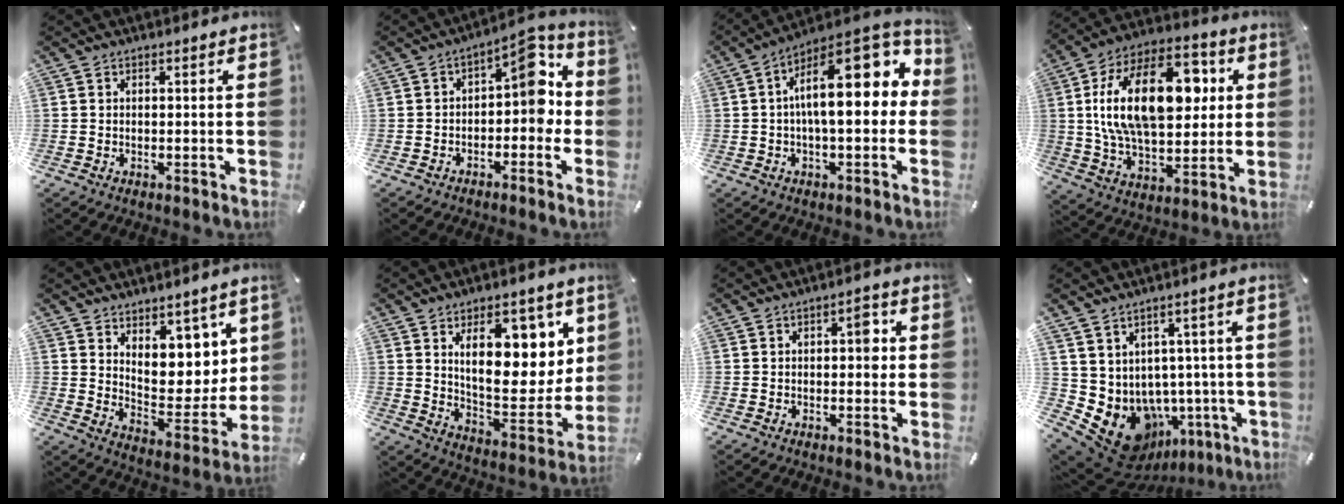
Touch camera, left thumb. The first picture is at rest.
{"total": 8.9, "force": [1.2, 5.2, 7.1], "torque": [-0.081, -0.018, 0.012]}
{"total": 18.5, "force": [3.2, 7.8, 16.4], "torque": [-0.228, -0.024, 0.050]}
{"total": 24.5, "force": [5.1, 14.1, 19.3], "torque": [-0.360, 0.002, 0.080]}
{"total": 9.0, "force": [6.1, 6.3, 2.1], "torque": [-0.010, -0.084, 0.116]}
{"total": 16.8, "force": [7.8, 8.8, 12.0], "torque": [-0.155, -0.047, 0.130]}
{"total": 3.9, "force": [0.1, 2.1, 3.3], "torque": [-0.034, 0.002, -0.010]}
{"total": 11.2, "force": [-4.0, 8.7, 5.8], "torque": [-0.112, -0.009, -0.053]}